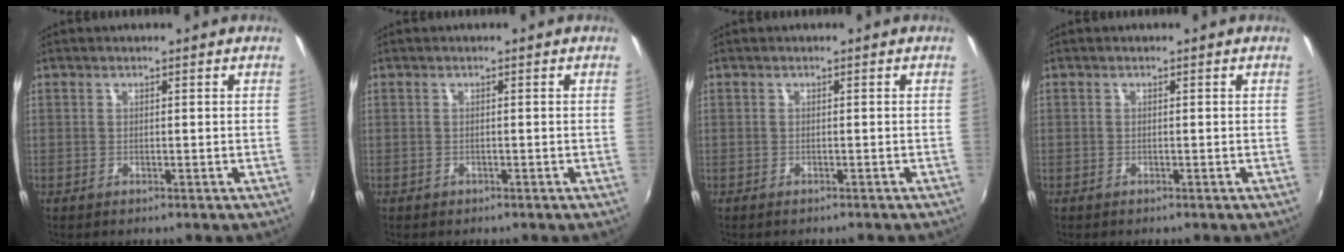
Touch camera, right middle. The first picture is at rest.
{"total": 0.6, "force": [-0.4, 0.5, 0.1], "torque": [-0.005, -0.001, -0.003]}
{"total": 0.9, "force": [-0.8, 0.1, 0.3], "torque": [-0.007, -0.002, -0.010]}
{"total": 0.6, "force": [-0.4, 0.4, 0.0], "torque": [-0.001, 0.001, -0.007]}